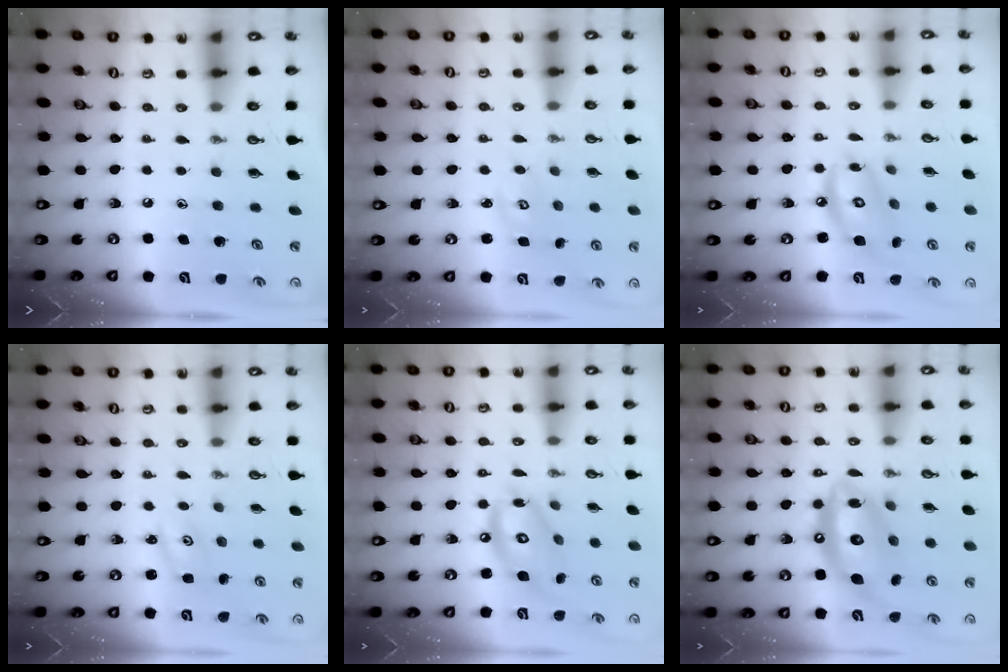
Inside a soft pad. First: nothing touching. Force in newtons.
{"total": 3.1, "press": 3.0, "slide": 0.4}
{"total": 10.1, "press": 10.1, "slide": 0.8}
{"total": 2.2, "press": 2.2, "slide": 0.3}
{"total": 12.9, "press": 12.9, "slide": 1.0}
{"total": 16.0, "press": 15.9, "slide": 1.9}